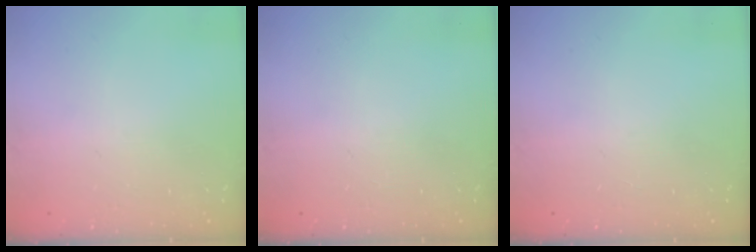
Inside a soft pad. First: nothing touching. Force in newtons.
{"total": 0.0}
{"total": 0.0}